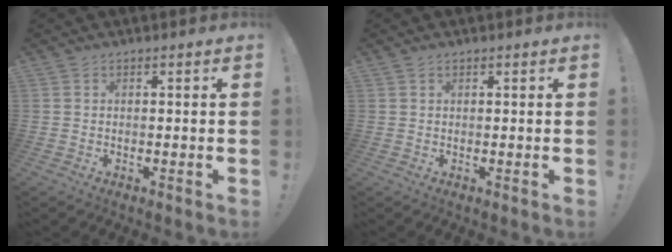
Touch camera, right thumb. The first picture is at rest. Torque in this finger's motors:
{"motor_torque": [-0.17, 0.07, -0.07, 0.01, -0.01]}